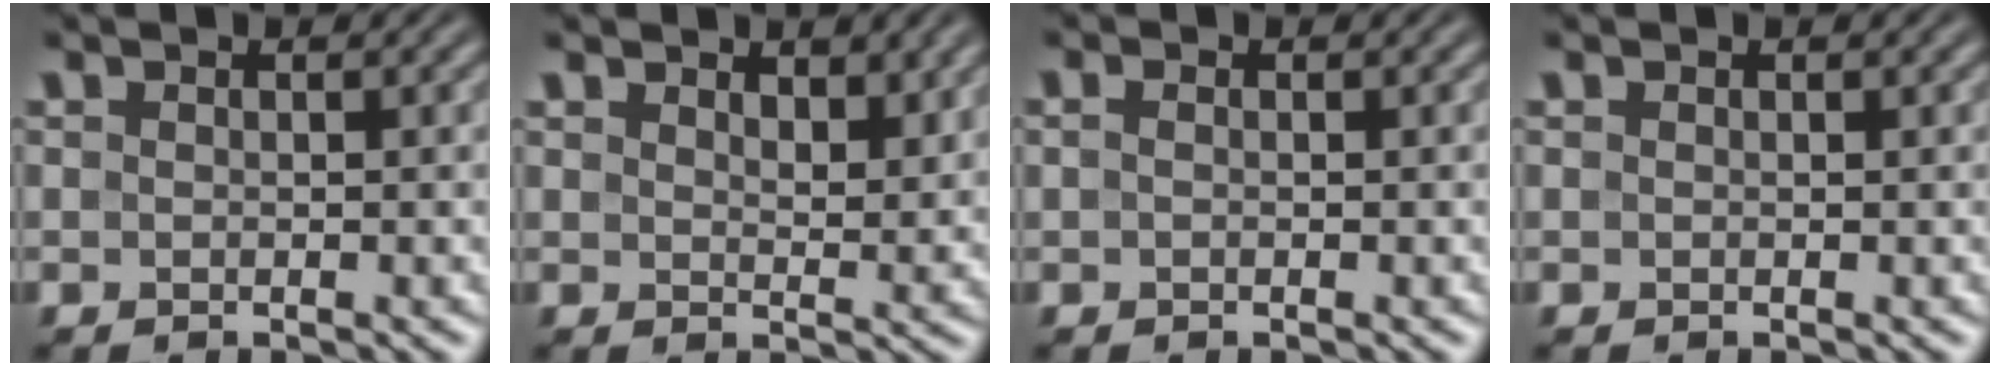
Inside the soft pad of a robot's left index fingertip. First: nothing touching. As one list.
[{"total": 3.3, "force": [2.4, 1.3, 1.9], "torque": [-0.032, -0.004, 0.044]}, {"total": 0.8, "force": [0.2, 0.5, 0.5], "torque": [-0.014, -0.001, 0.001]}, {"total": 0.0}]